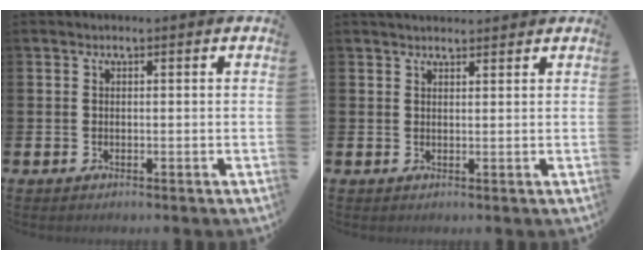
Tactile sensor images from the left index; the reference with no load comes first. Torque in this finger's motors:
{"motor_torque": [-0.07, -0.07, 0.02, -0.01]}